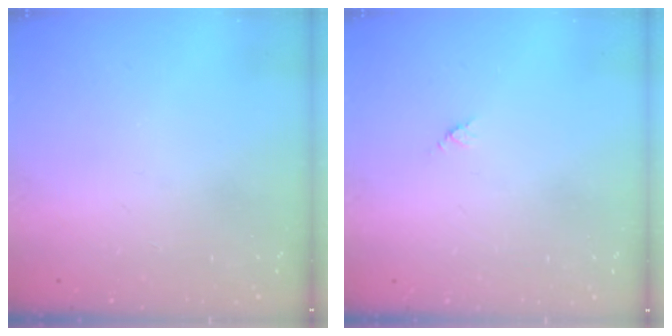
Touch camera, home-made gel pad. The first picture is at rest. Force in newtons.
{"total": 2.9, "press": 2.9, "slide": 0.3}